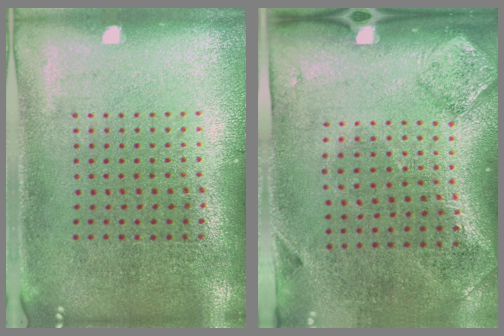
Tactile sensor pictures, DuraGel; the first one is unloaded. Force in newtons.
{"total": 2.0, "press": 1.1, "slide": 1.7}